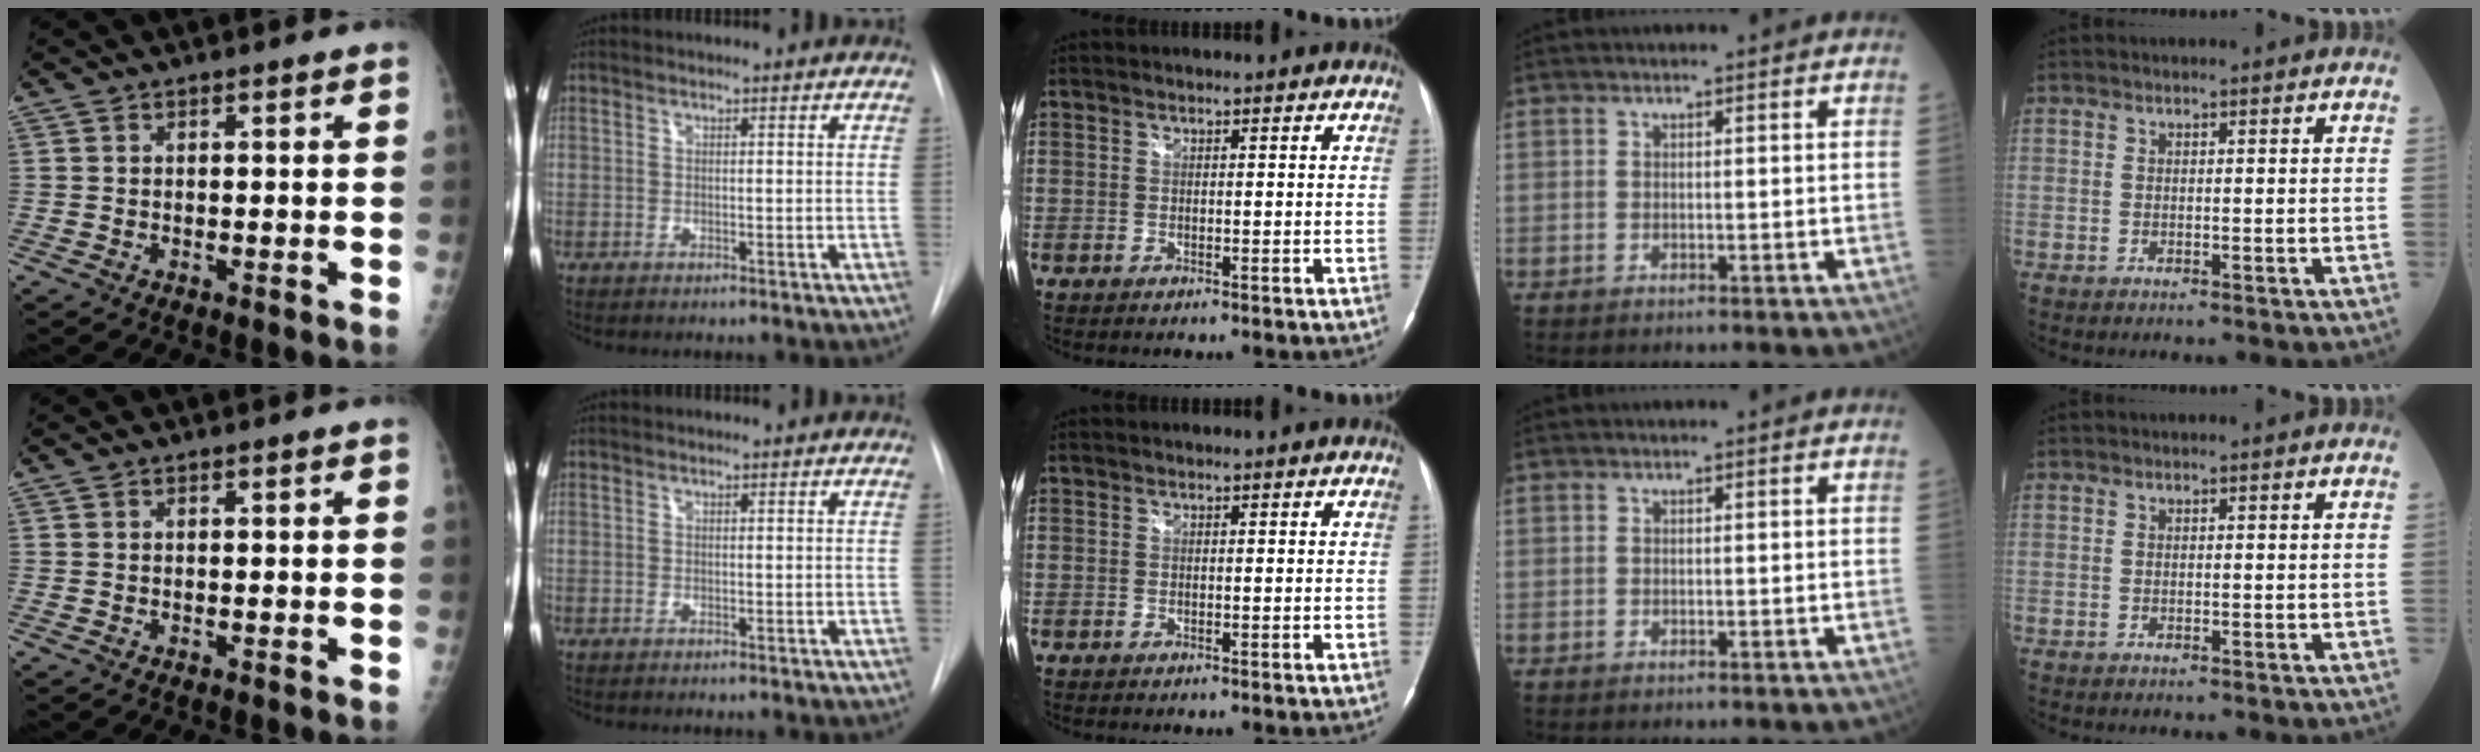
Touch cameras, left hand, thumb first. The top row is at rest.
{}